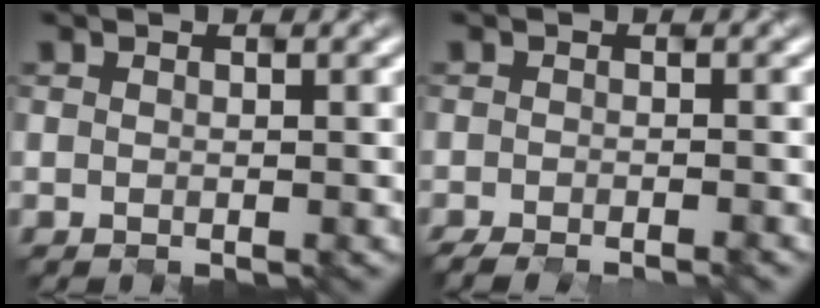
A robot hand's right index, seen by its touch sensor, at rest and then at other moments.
{"total": 2.4, "force": [-1.6, 0.6, 1.7], "torque": [0.000, 0.001, -0.016]}